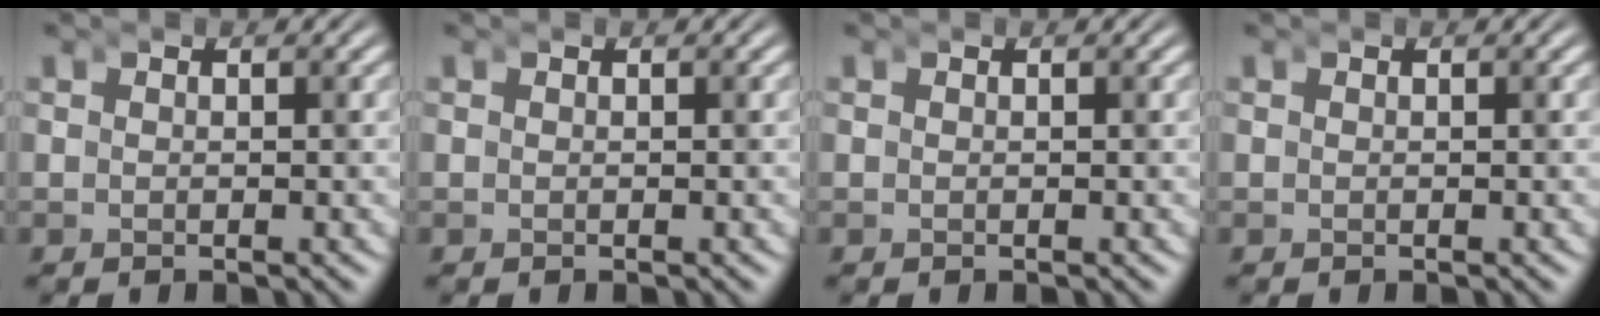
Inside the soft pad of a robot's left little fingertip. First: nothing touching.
{"total": 0.0}
{"total": 0.0}
{"total": 0.0}